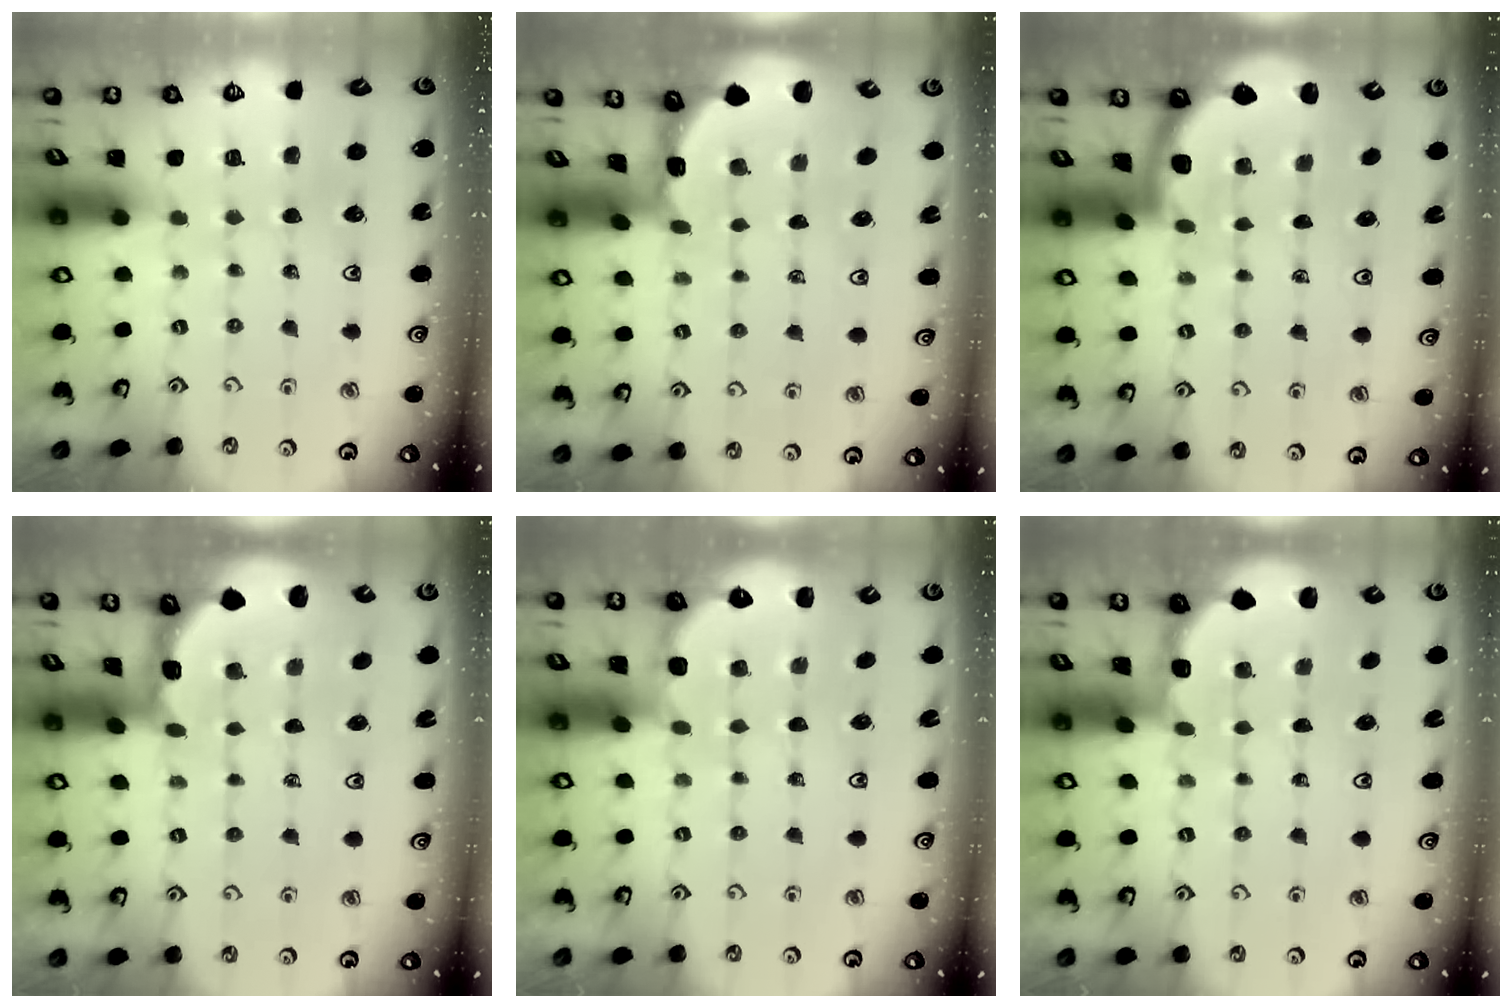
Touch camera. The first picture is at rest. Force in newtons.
{"total": 1.5, "press": 1.5, "slide": 0.1}
{"total": 1.8, "press": 1.8, "slide": 0.3}
{"total": 1.8, "press": 1.8, "slide": 0.2}
{"total": 2.2, "press": 1.1, "slide": 1.9}
{"total": 2.0, "press": 1.8, "slide": 0.7}